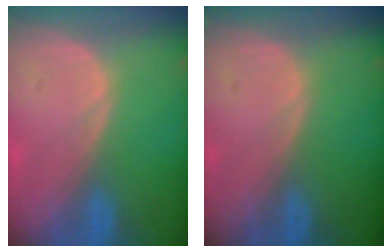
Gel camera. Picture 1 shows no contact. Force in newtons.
{"total": 0.0}